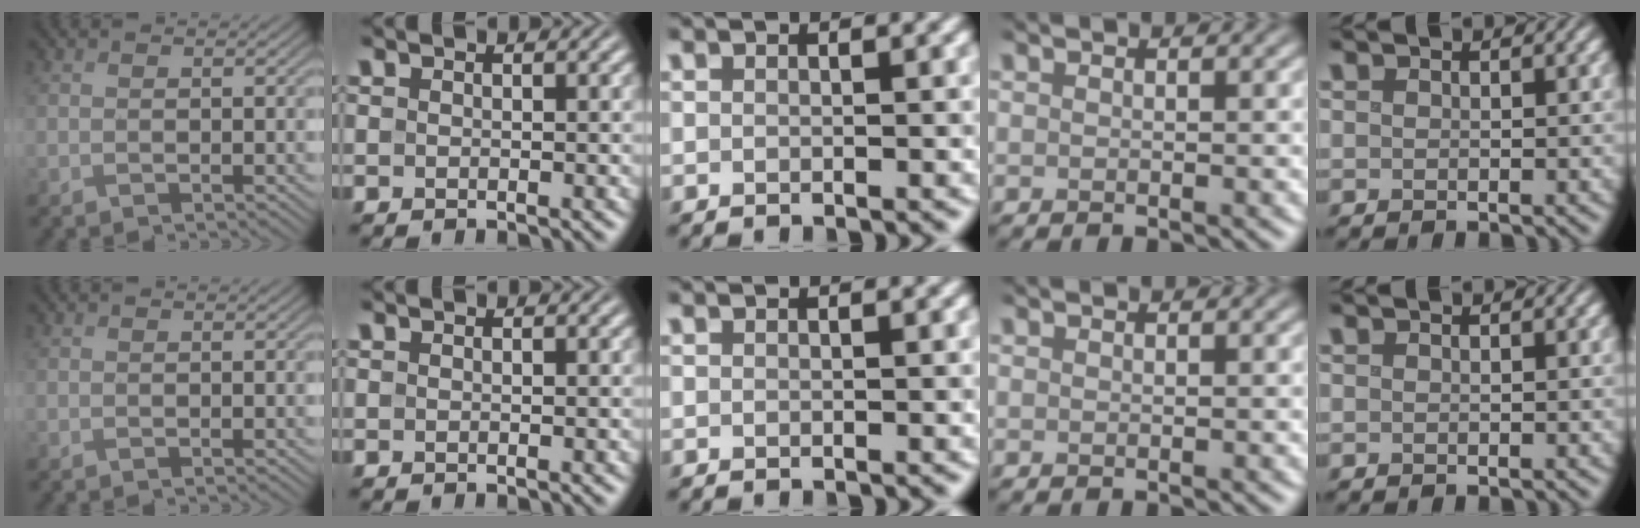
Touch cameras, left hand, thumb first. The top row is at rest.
{}